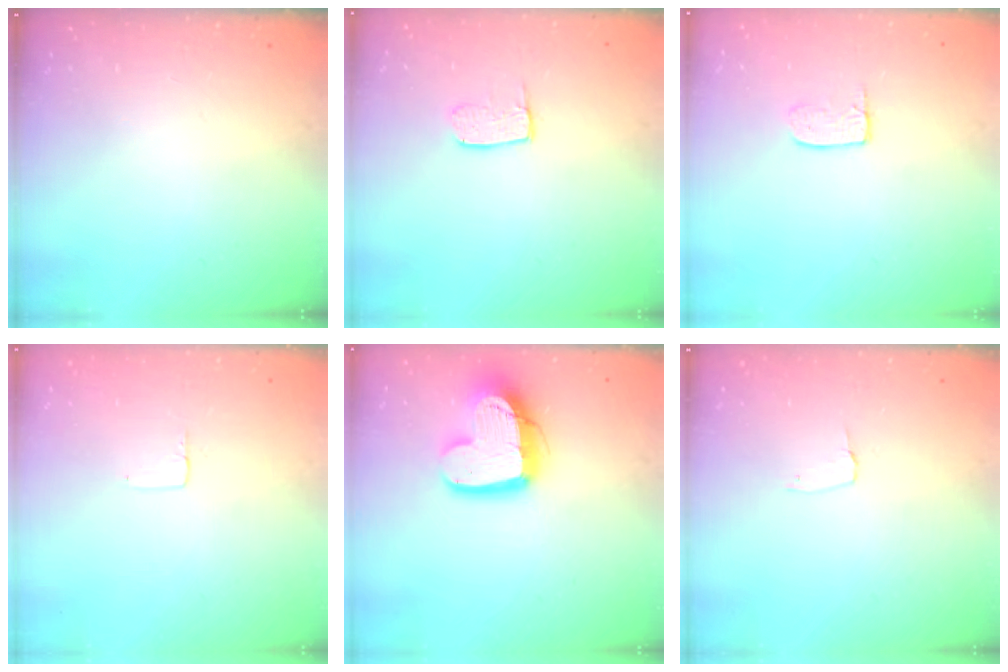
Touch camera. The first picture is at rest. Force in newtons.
{"total": 5.8, "press": 5.8, "slide": 0.4}
{"total": 4.3, "press": 4.3, "slide": 0.3}
{"total": 2.5, "press": 2.5, "slide": 0.1}
{"total": 15.5, "press": 15.4, "slide": 1.4}
{"total": 2.7, "press": 2.7, "slide": 0.3}